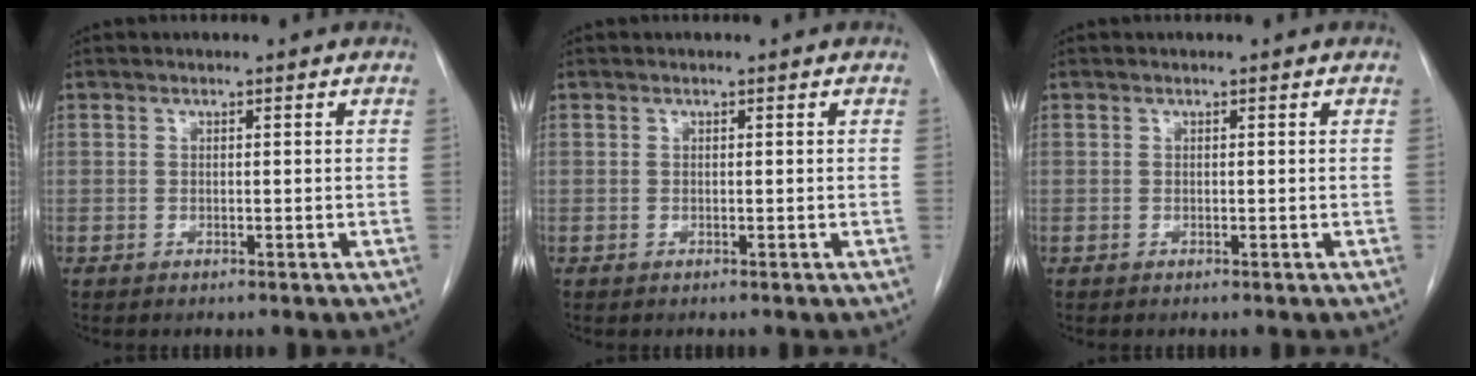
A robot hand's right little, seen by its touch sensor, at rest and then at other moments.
{"total": 0.0}
{"total": 0.0}